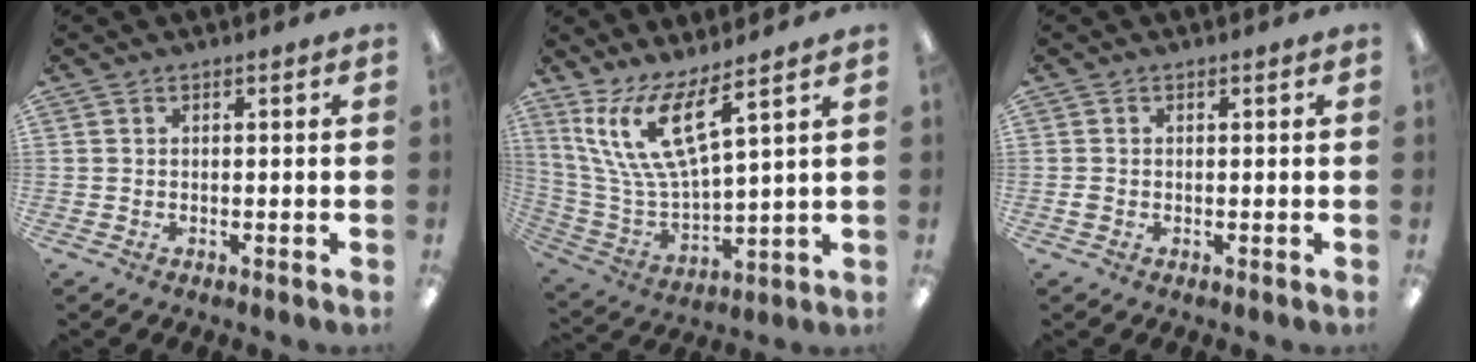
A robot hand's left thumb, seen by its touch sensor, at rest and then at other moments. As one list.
[{"total": 15.3, "force": [9.2, 4.3, 11.5], "torque": [-0.262, -0.040, 0.159]}, {"total": 1.0, "force": [-0.2, 0.8, 0.4], "torque": [-0.008, 0.003, -0.004]}]